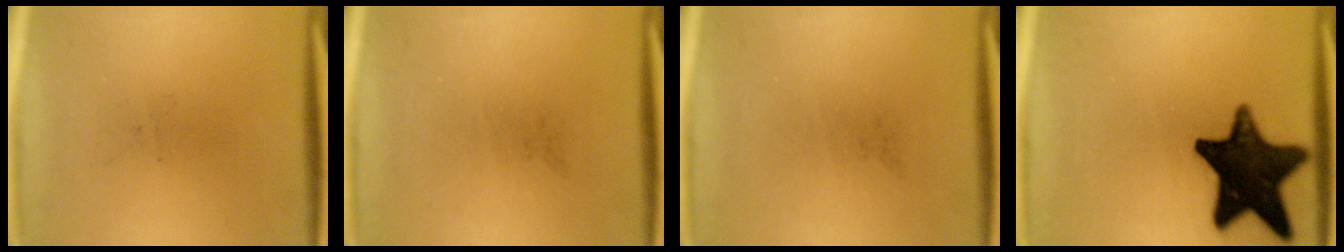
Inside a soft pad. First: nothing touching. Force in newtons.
{"total": 0.0}
{"total": 0.0}
{"total": 17.0}